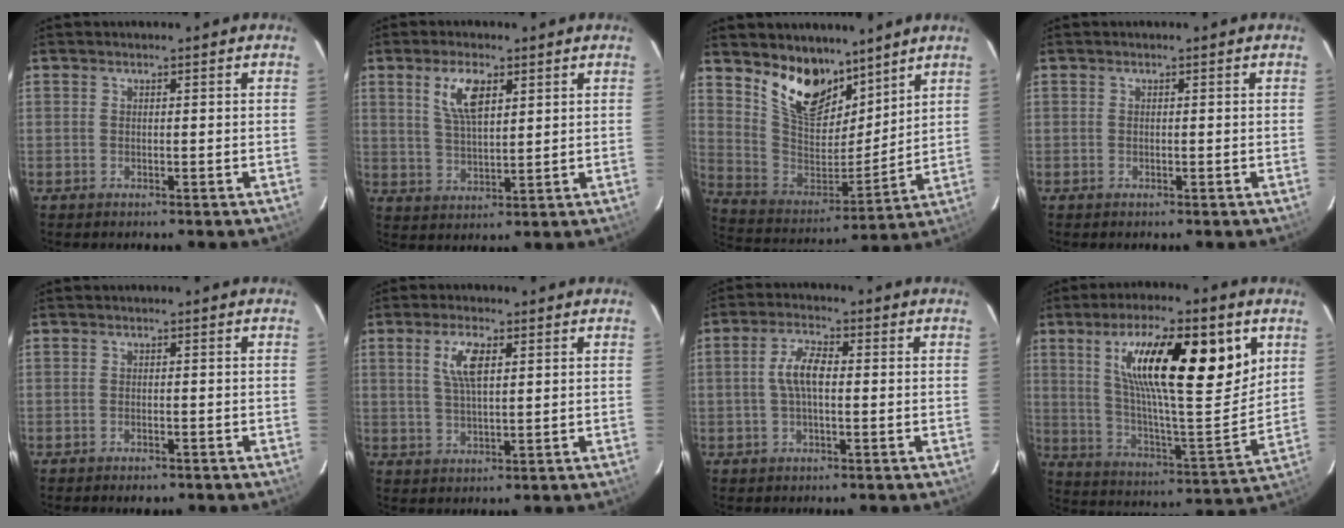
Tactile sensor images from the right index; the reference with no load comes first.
{"total": 7.2, "force": [3.3, 3.1, 5.7], "torque": [-0.107, 0.006, 0.069]}
{"total": 15.7, "force": [11.0, 8.0, 7.8], "torque": [-0.162, -0.007, 0.211]}
{"total": 0.0}
{"total": 2.2, "force": [-1.7, 1.1, 1.0], "torque": [-0.021, -0.002, -0.025]}
{"total": 5.9, "force": [2.1, 2.1, 5.1], "torque": [-0.097, 0.006, 0.041]}
{"total": 5.6, "force": [0.0, 2.2, 5.1], "torque": [-0.105, 0.012, -0.002]}
{"total": 23.8, "force": [9.7, 6.5, 20.8], "torque": [-0.336, 0.010, 0.163]}